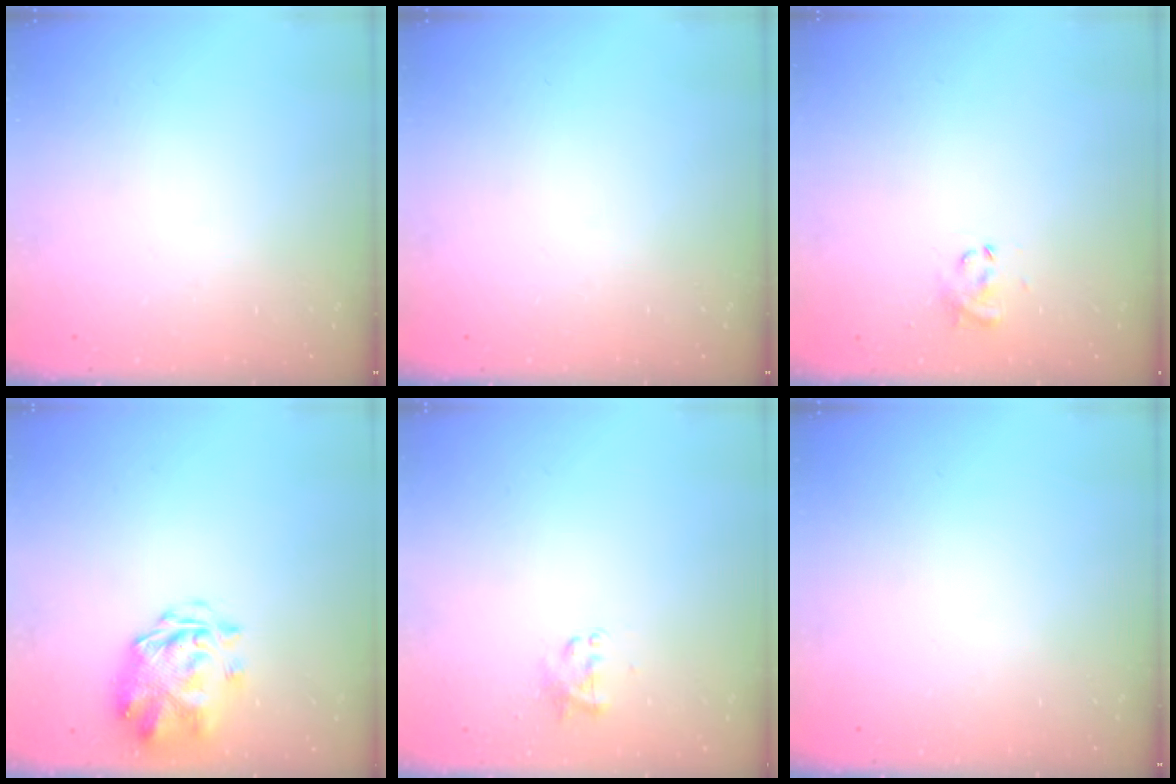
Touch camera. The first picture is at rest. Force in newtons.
{"total": 0.0}
{"total": 2.8, "press": 2.6, "slide": 1.0}
{"total": 3.5, "press": 3.1, "slide": 1.5}
{"total": 2.2, "press": 2.2, "slide": 0.4}
{"total": 0.0}